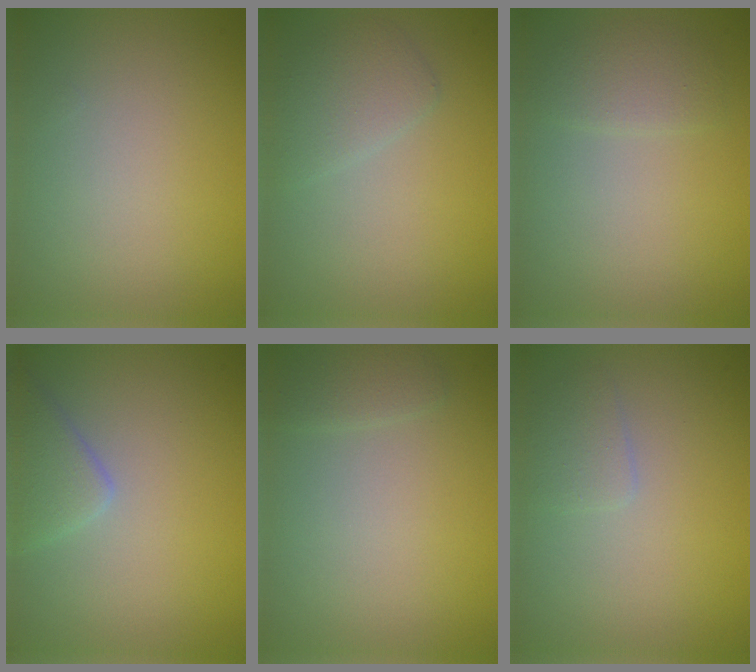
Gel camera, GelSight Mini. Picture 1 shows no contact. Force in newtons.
{"total": 2.1, "press": 2.1, "slide": 0.1}
{"total": 1.5, "press": 1.5, "slide": 0.1}
{"total": 2.7, "press": 2.7, "slide": 0.1}
{"total": 1.0, "press": 1.0, "slide": 0.2}
{"total": 1.4, "press": 1.4, "slide": 0.0}